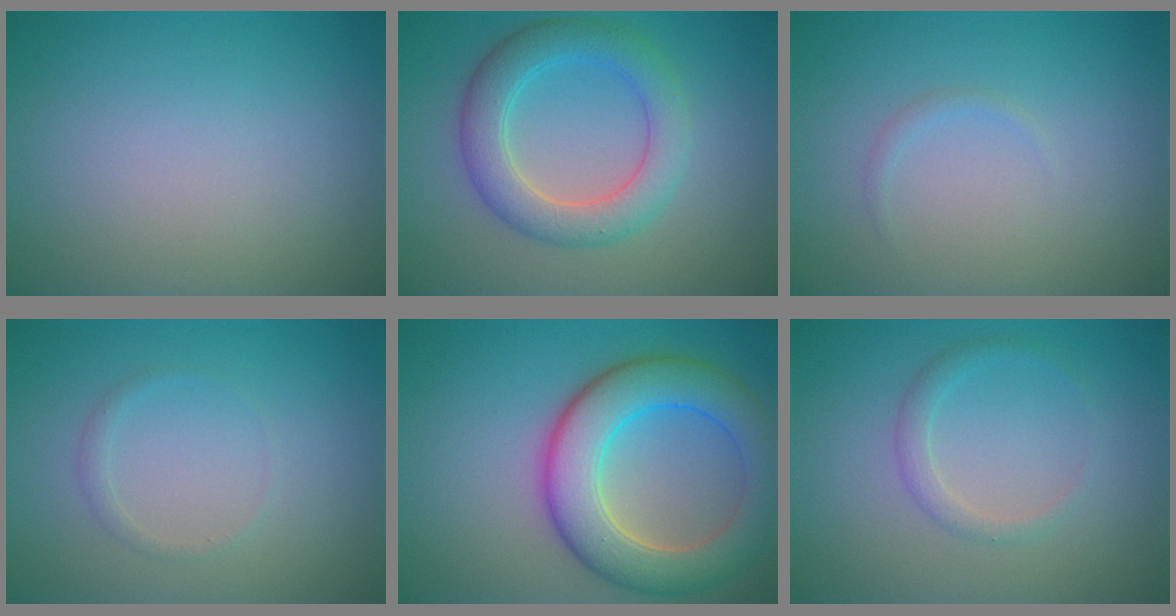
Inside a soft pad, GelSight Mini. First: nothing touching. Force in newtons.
{"total": 5.0, "press": 5.0, "slide": 0.1}
{"total": 0.6, "press": 0.6, "slide": 0.0}
{"total": 0.8, "press": 0.8, "slide": 0.1}
{"total": 8.3, "press": 8.3, "slide": 0.5}
{"total": 1.5, "press": 1.5, "slide": 0.0}